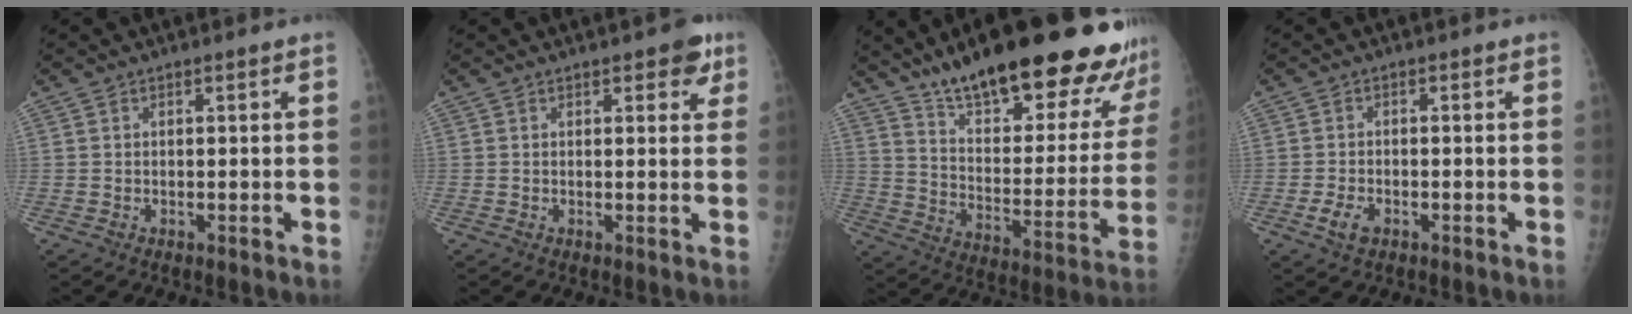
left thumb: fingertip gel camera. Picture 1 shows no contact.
{"total": 3.9, "force": [2.2, 1.9, 2.7], "torque": [-0.009, -0.005, 0.019]}
{"total": 31.0, "force": [23.9, 7.9, 18.2], "torque": [-0.228, -0.105, 0.340]}
{"total": 3.3, "force": [-1.6, 2.0, 2.1], "torque": [-0.040, 0.002, -0.029]}